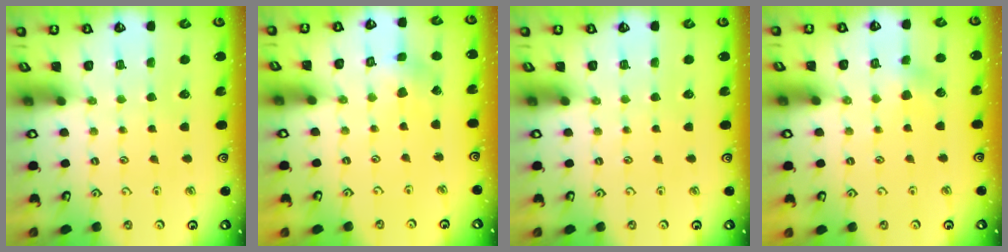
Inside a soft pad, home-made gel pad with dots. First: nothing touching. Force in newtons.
{"total": 2.2, "press": 2.2, "slide": 0.2}
{"total": 0.0}
{"total": 3.6, "press": 3.6, "slide": 0.7}